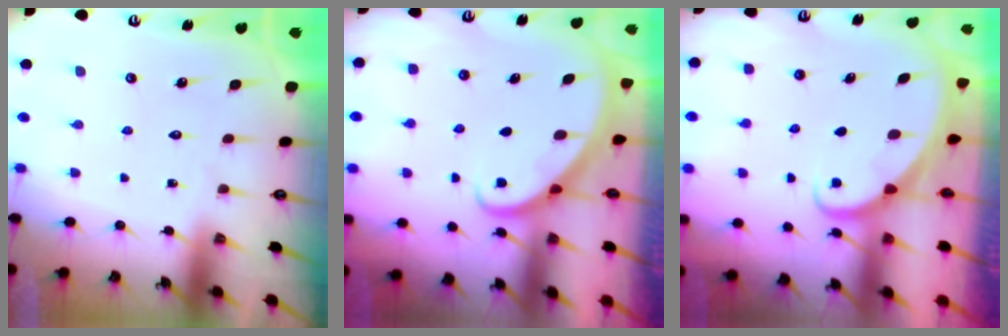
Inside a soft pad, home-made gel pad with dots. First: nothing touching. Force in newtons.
{"total": 2.9, "press": 2.9, "slide": 0.2}
{"total": 1.6, "press": 1.6, "slide": 0.0}